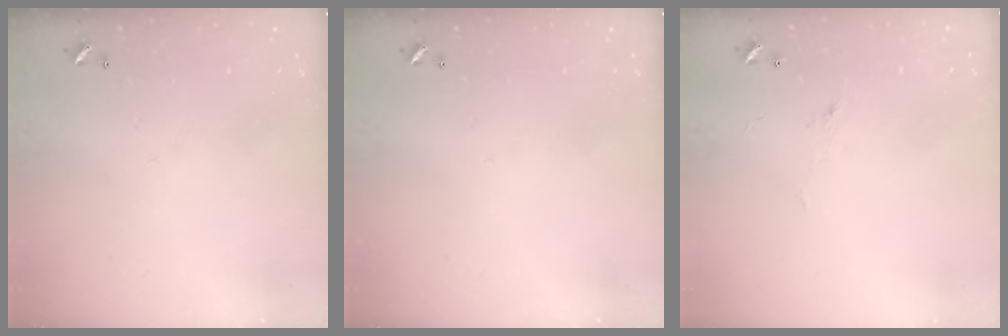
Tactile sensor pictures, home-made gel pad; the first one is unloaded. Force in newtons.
{"total": 0.0}
{"total": 1.2, "press": 0.8, "slide": 0.8}